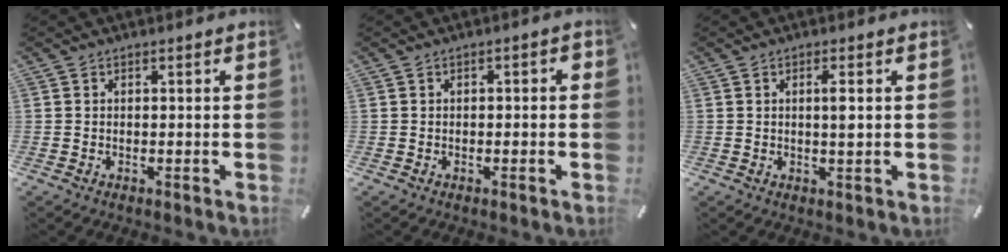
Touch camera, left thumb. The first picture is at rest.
{"total": 1.4, "force": [-0.9, 0.7, 0.8], "torque": [-0.014, 0.005, -0.018]}
{"total": 2.9, "force": [0.5, 0.4, 2.9], "torque": [-0.049, -0.005, 0.004]}